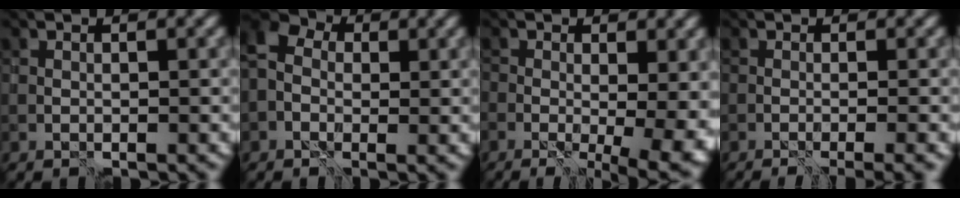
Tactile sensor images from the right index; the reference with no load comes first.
{"total": 4.7, "force": [-0.1, 3.8, 2.7], "torque": [-0.052, 0.016, -0.016]}
{"total": 9.7, "force": [-2.1, 4.6, 8.4], "torque": [-0.093, -0.013, -0.019]}
{"total": 3.2, "force": [-2.2, 0.0, 2.3], "torque": [-0.018, 0.012, -0.031]}